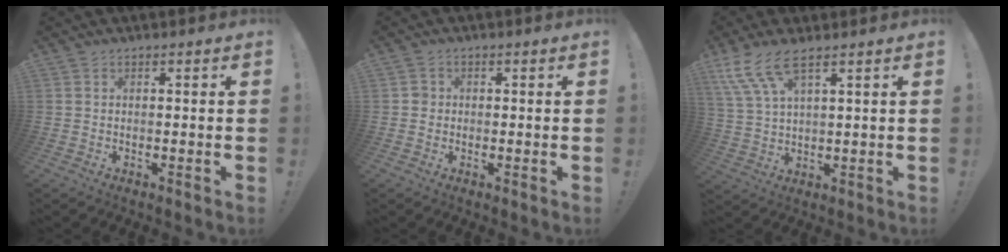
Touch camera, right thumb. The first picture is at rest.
{"total": 2.1, "force": [-0.2, 2.0, 0.6], "torque": [-0.009, 0.007, -0.003]}
{"total": 9.4, "force": [6.3, 2.4, 6.5], "torque": [-0.143, -0.019, 0.124]}